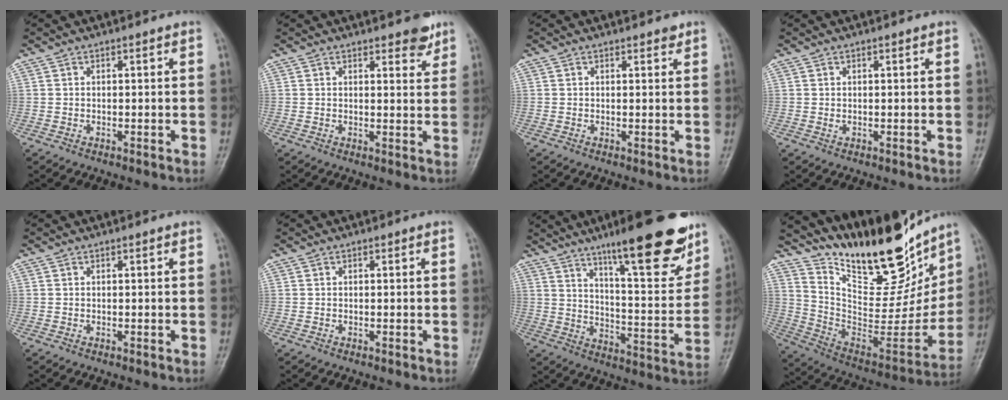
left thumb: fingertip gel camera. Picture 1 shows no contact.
{"total": 3.5, "force": [2.7, 1.2, 1.8], "torque": [-0.006, -0.017, 0.034]}
{"total": 1.2, "force": [0.9, 0.5, 0.4], "torque": [-0.003, -0.006, 0.010]}
{"total": 0.8, "force": [0.4, 0.3, 0.6], "torque": [-0.009, 0.000, 0.009]}
{"total": 0.0}
{"total": 0.0}
{"total": 21.3, "force": [14.0, 4.7, 15.4], "torque": [-0.187, -0.067, 0.213]}
{"total": 26.2, "force": [19.7, 9.1, 14.6], "torque": [-0.190, -0.098, 0.331]}